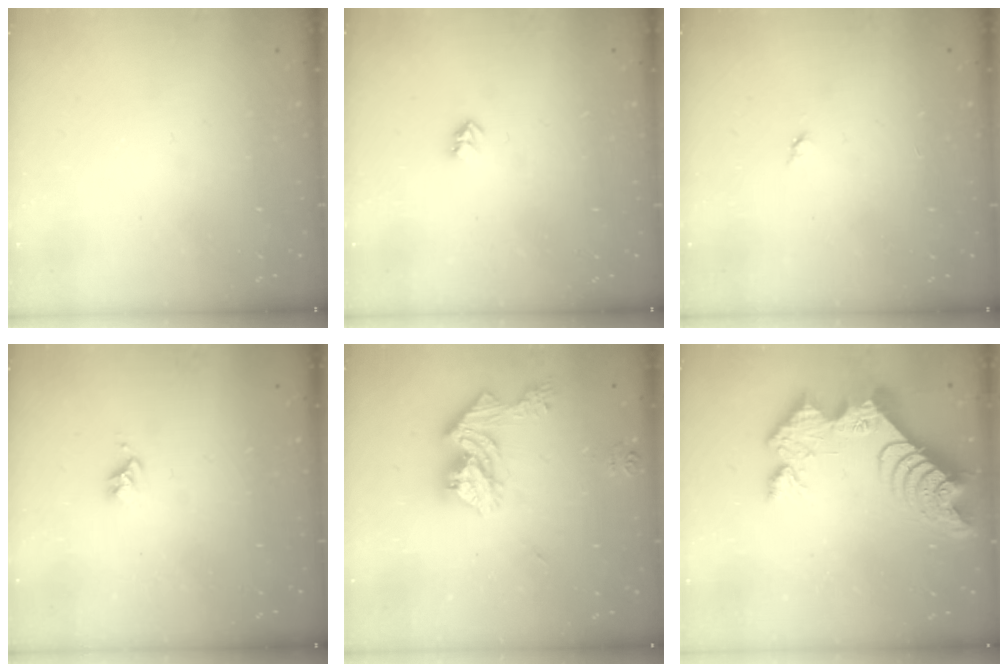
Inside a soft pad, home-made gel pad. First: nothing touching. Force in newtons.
{"total": 2.6, "press": 2.6, "slide": 0.4}
{"total": 2.8, "press": 2.8, "slide": 0.4}
{"total": 2.7, "press": 2.6, "slide": 0.4}
{"total": 14.7, "press": 14.7, "slide": 1.2}
{"total": 17.2, "press": 17.2, "slide": 1.2}